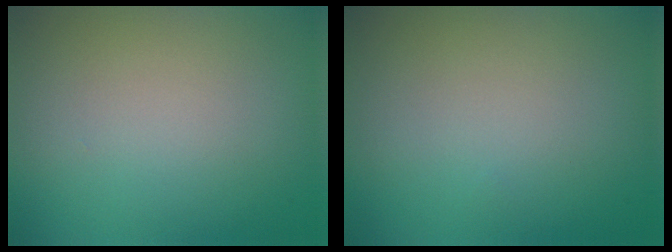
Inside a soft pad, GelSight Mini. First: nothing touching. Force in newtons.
{"total": 0.0}